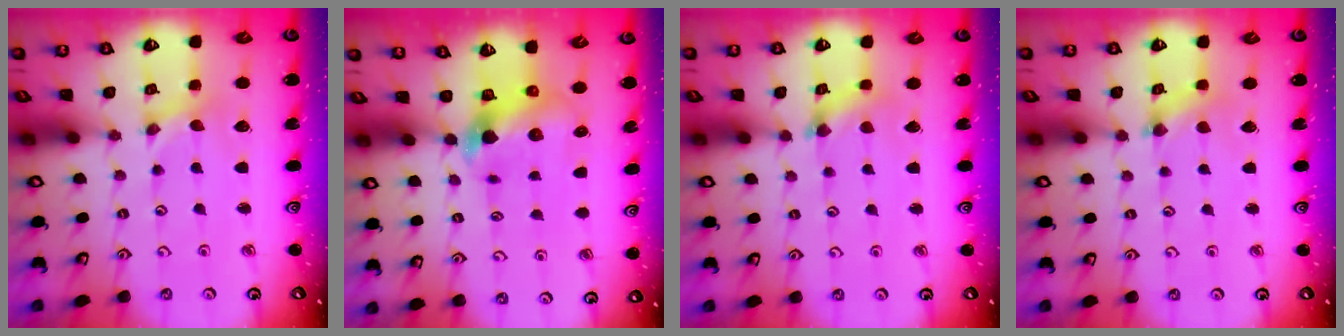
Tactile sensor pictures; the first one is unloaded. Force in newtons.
{"total": 5.6, "press": 5.6, "slide": 0.5}
{"total": 3.6, "press": 3.6, "slide": 0.2}
{"total": 1.9, "press": 1.8, "slide": 0.3}